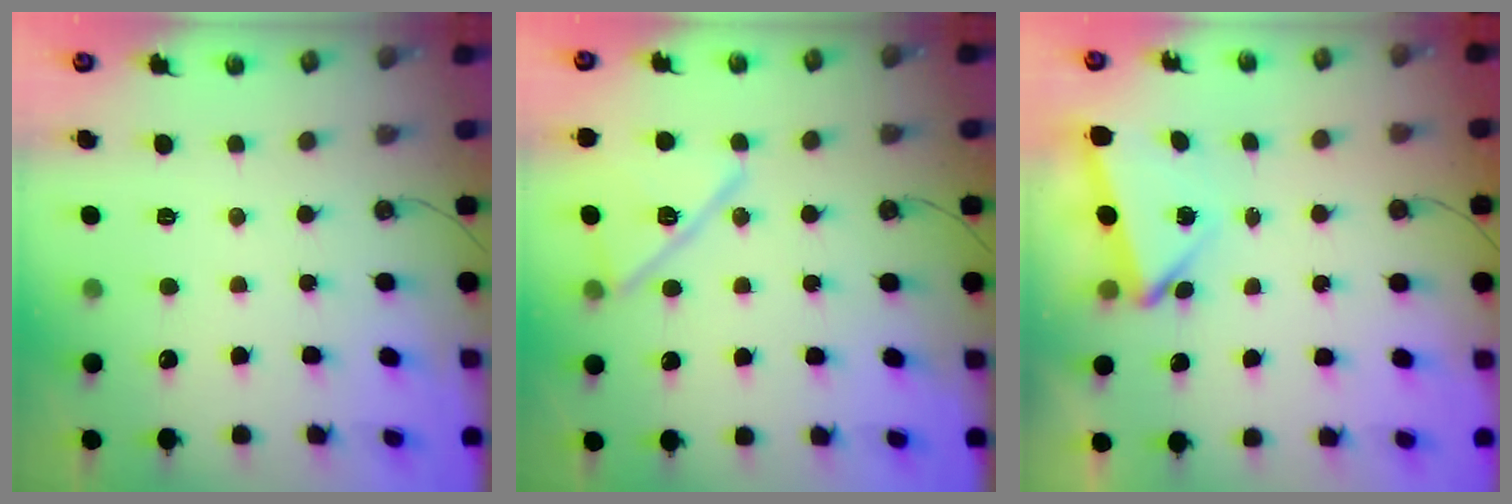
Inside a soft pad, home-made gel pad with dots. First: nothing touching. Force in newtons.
{"total": 13.9, "press": 13.9, "slide": 0.2}
{"total": 3.9, "press": 3.0, "slide": 2.5}